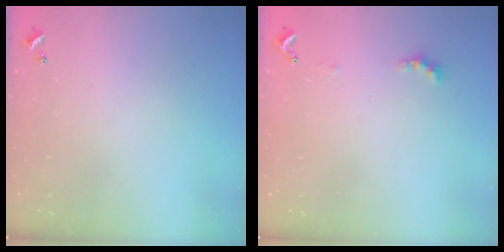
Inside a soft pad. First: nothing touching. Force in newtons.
{"total": 1.5, "press": 1.4, "slide": 0.5}